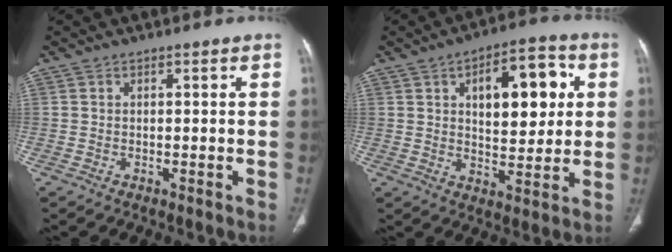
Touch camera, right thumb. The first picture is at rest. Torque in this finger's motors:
{"motor_torque": [0.46, 0.79, 0.46, -0.51, 0.10]}